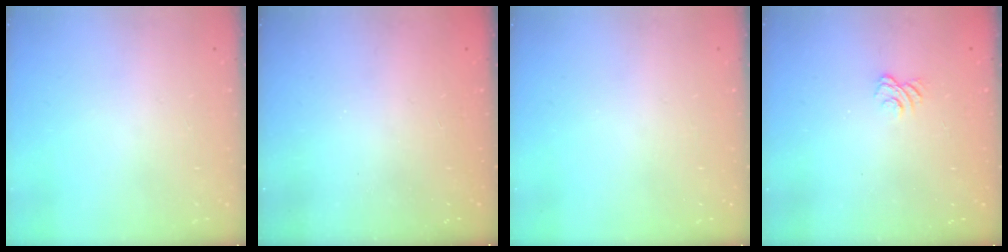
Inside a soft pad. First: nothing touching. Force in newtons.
{"total": 2.2, "press": 2.1, "slide": 0.7}
{"total": 0.0}
{"total": 4.5, "press": 4.2, "slide": 1.4}